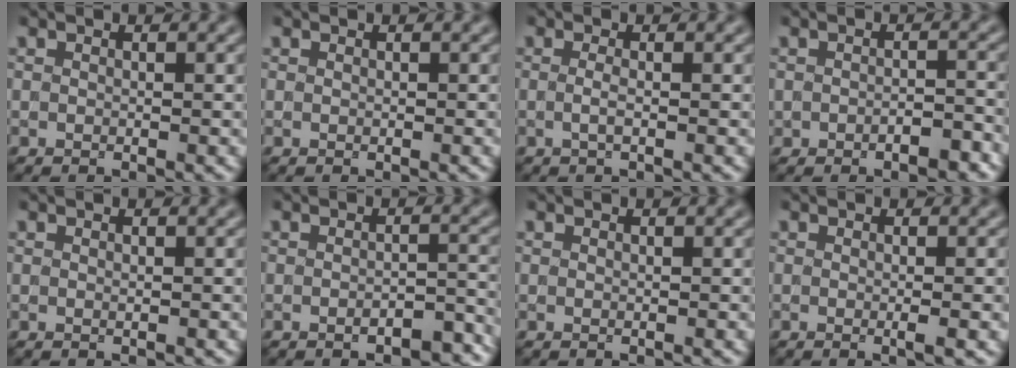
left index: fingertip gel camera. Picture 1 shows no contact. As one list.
[{"total": 0.0}, {"total": 1.2, "force": [0.0, 0.4, 1.1], "torque": [-0.022, -0.003, -0.005]}, {"total": 2.0, "force": [-1.2, 1.0, 1.3], "torque": [-0.024, 0.006, -0.017]}, {"total": 0.0}, {"total": 3.1, "force": [-1.9, 1.0, 2.2], "torque": [-0.033, 0.003, -0.025]}, {"total": 0.0}, {"total": 2.3, "force": [-0.1, 0.7, 2.2], "torque": [-0.024, -0.003, -0.005]}]